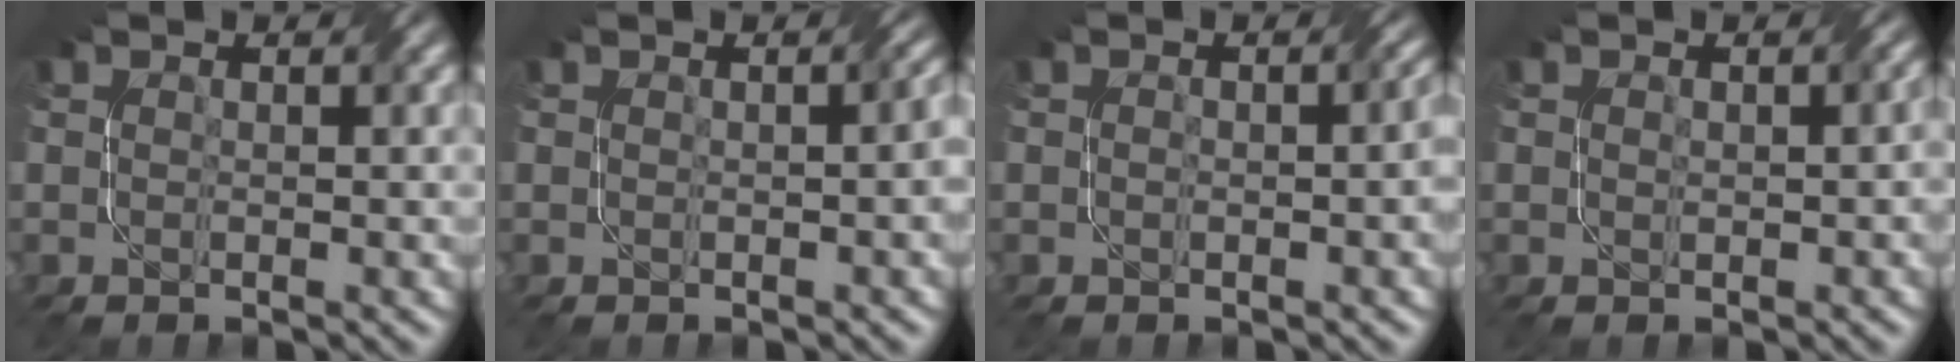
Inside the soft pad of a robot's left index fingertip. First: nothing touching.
{"total": 2.2, "force": [0.1, 0.8, 2.1], "torque": [-0.017, 0.007, 0.002]}
{"total": 2.2, "force": [-0.2, 1.0, 2.0], "torque": [-0.026, 0.001, 0.002]}
{"total": 1.3, "force": [0.1, 0.5, 1.2], "torque": [-0.018, 0.003, 0.006]}